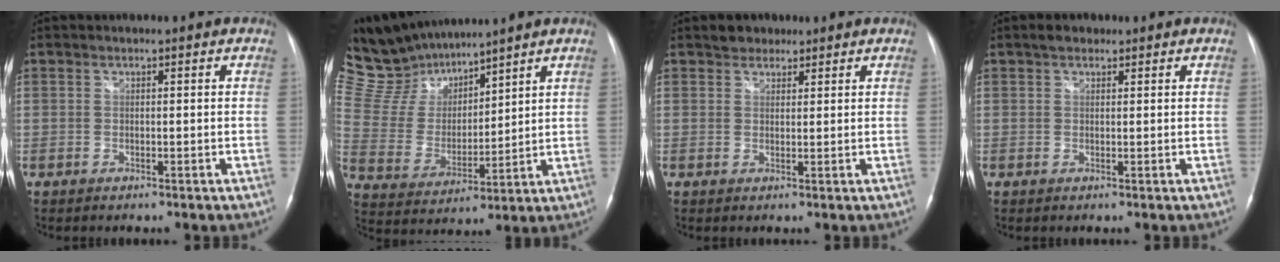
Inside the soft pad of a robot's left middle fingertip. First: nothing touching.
{"total": 12.4, "force": [11.7, 3.0, 2.8], "torque": [-0.079, 0.014, 0.241]}
{"total": 2.5, "force": [2.0, 1.5, 0.4], "torque": [-0.007, 0.008, 0.030]}
{"total": 1.9, "force": [1.4, 1.0, 0.7], "torque": [-0.017, 0.010, 0.021]}